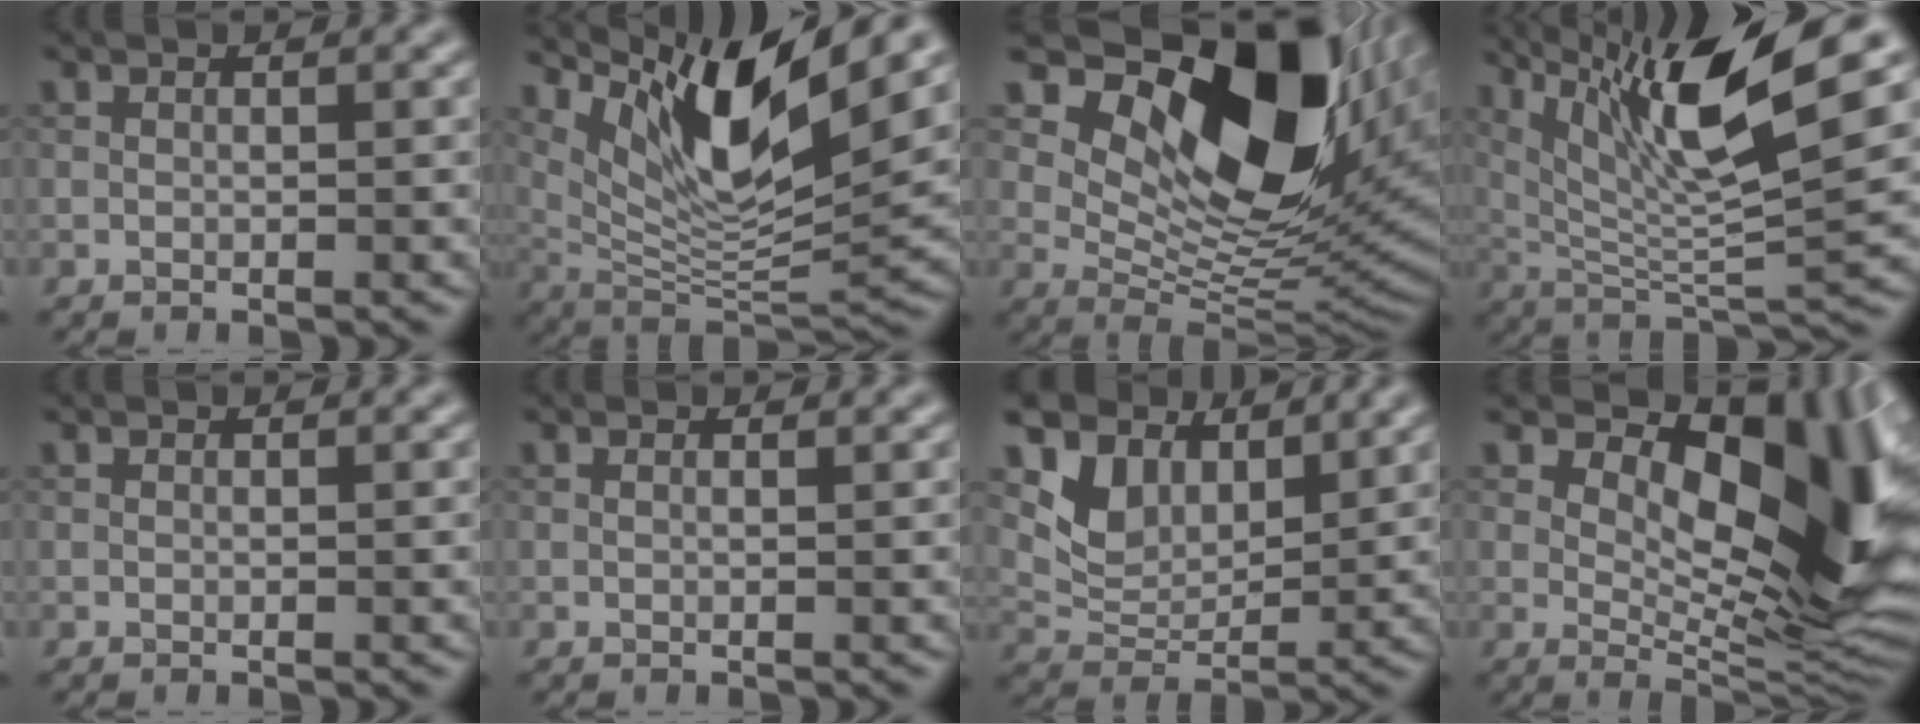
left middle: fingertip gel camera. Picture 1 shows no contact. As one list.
[{"total": 10.5, "force": [5.6, 2.5, 8.6], "torque": [-0.147, -0.013, 0.113]}, {"total": 15.9, "force": [7.0, 8.3, 11.5], "torque": [-0.178, 0.008, 0.129]}, {"total": 12.1, "force": [6.2, 2.3, 10.2], "torque": [-0.177, 0.004, 0.114]}, {"total": 0.0}, {"total": 0.6, "force": [0.4, 0.2, 0.4], "torque": [-0.010, -0.003, -0.003]}, {"total": 6.2, "force": [4.3, 3.6, 2.7], "torque": [-0.060, -0.002, 0.078]}, {"total": 13.9, "force": [4.7, 6.0, 11.7], "torque": [-0.152, -0.003, 0.079]}]